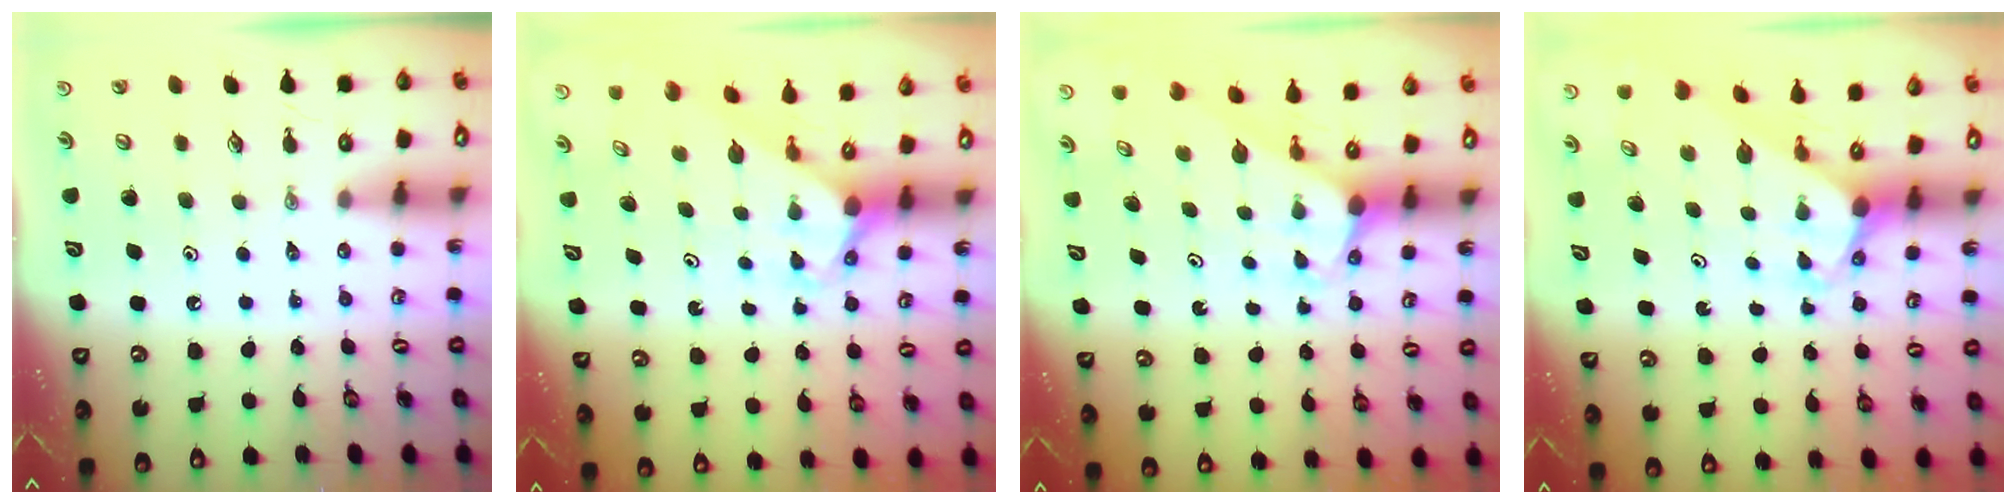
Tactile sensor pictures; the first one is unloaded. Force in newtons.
{"total": 3.0, "press": 3.0, "slide": 0.2}
{"total": 2.9, "press": 2.9, "slide": 0.1}
{"total": 3.2, "press": 3.2, "slide": 0.2}